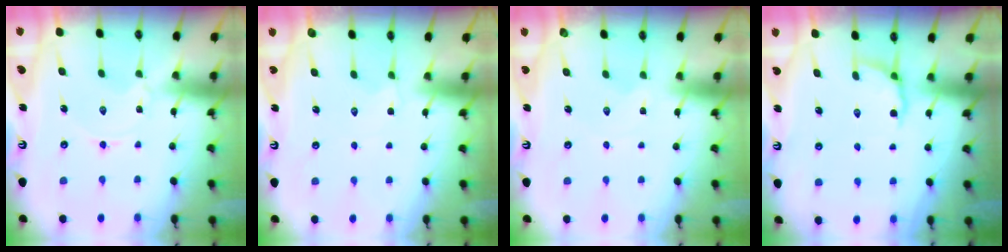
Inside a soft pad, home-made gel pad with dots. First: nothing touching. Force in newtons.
{"total": 1.9, "press": 1.9, "slide": 0.5}
{"total": 0.6, "press": 0.6, "slide": 0.1}
{"total": 3.3, "press": 2.5, "slide": 2.2}